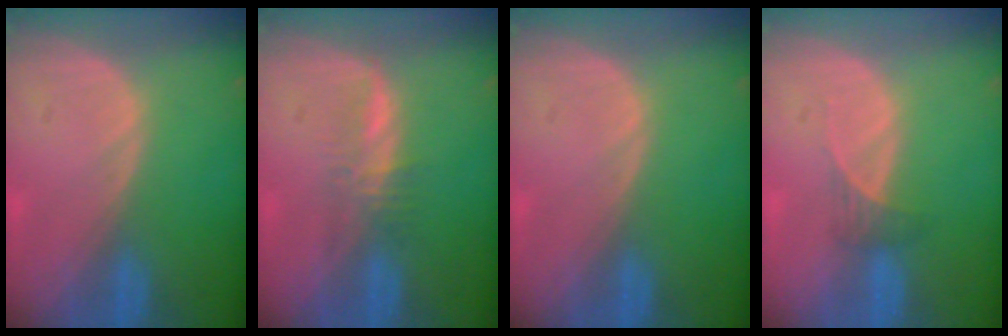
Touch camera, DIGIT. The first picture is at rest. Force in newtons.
{"total": 2.8, "press": 2.7, "slide": 0.5}
{"total": 0.0}
{"total": 1.8, "press": 1.6, "slide": 0.8}